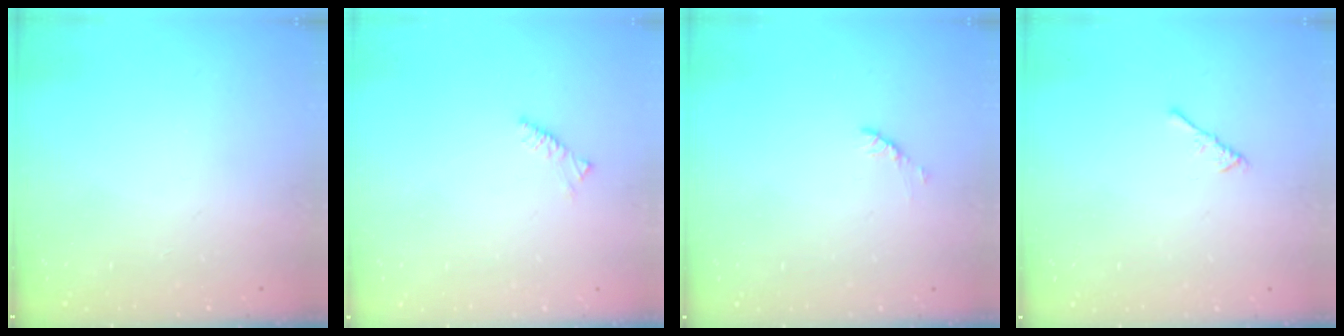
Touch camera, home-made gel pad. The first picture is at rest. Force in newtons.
{"total": 2.4, "press": 2.3, "slide": 0.6}
{"total": 2.7, "press": 2.7, "slide": 0.5}
{"total": 2.1, "press": 2.0, "slide": 0.5}